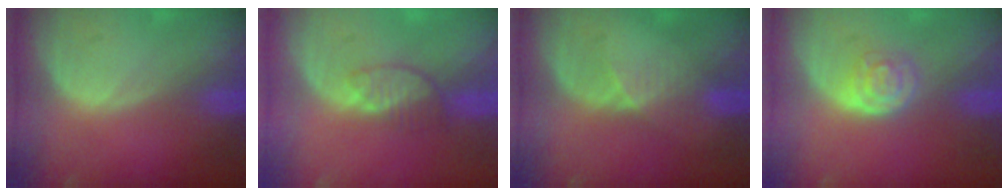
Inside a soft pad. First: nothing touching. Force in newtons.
{"total": 3.6, "press": 3.5, "slide": 1.1}
{"total": 3.0, "press": 2.6, "slide": 1.5}
{"total": 4.0, "press": 3.6, "slide": 1.7}